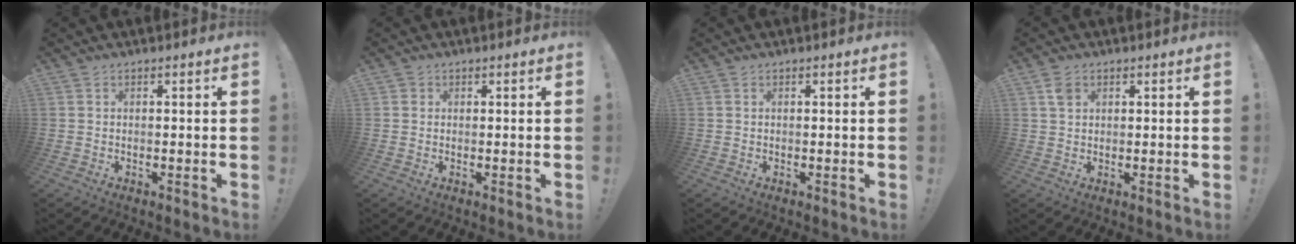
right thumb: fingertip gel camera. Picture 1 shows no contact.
{"total": 0.8, "force": [0.3, 0.7, 0.1], "torque": [0.005, -0.002, 0.005]}
{"total": 0.0}
{"total": 2.9, "force": [1.5, 2.1, 1.3], "torque": [-0.007, -0.005, 0.024]}